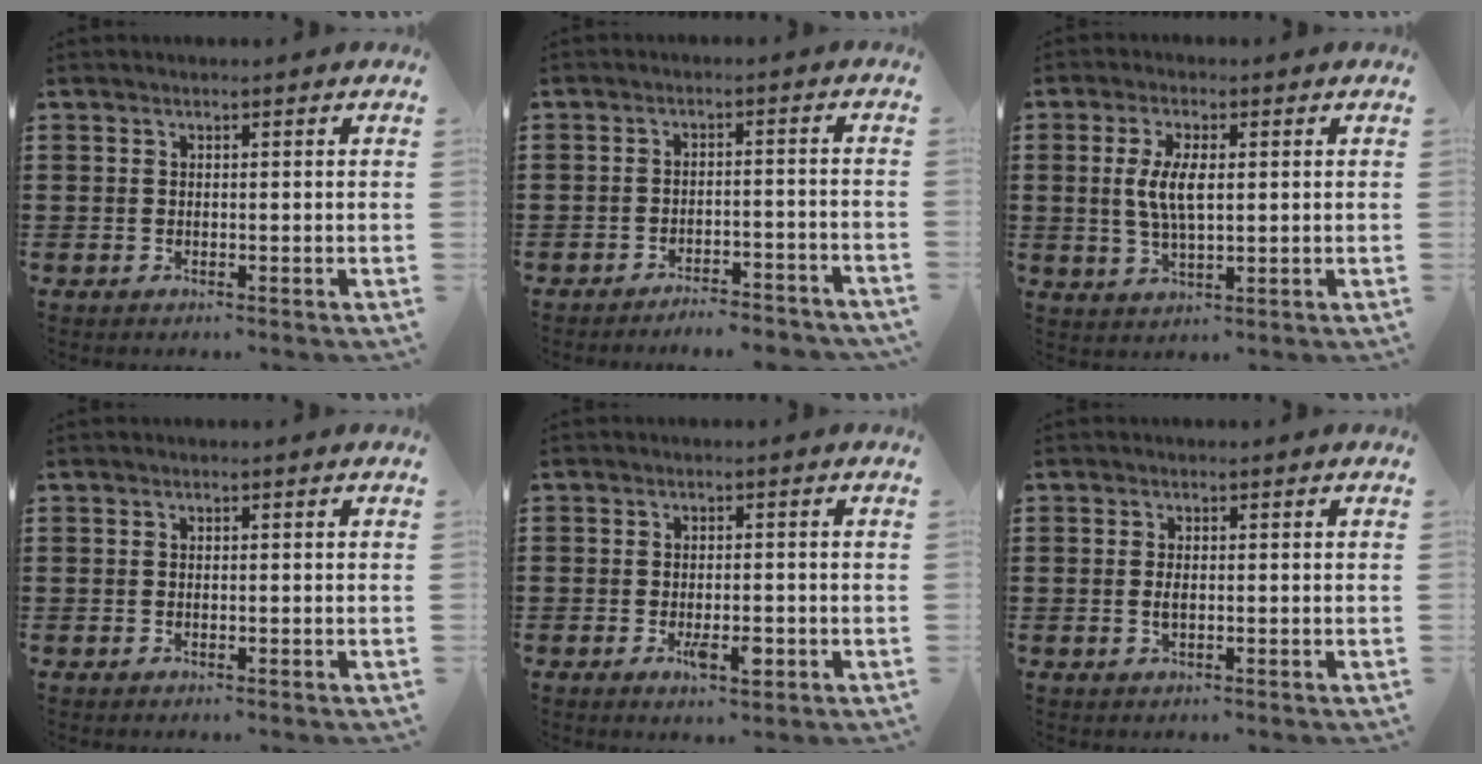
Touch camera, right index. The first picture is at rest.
{"total": 3.6, "force": [-3.5, -0.1, 0.6], "torque": [-0.013, 0.000, -0.074]}
{"total": 5.7, "force": [0.6, 2.4, 5.2], "torque": [-0.111, 0.007, 0.006]}
{"total": 0.0}
{"total": 4.4, "force": [-1.6, 1.8, 3.7], "torque": [-0.074, -0.001, -0.029]}
{"total": 1.6, "force": [-0.1, 0.6, 1.4], "torque": [-0.028, 0.001, -0.003]}